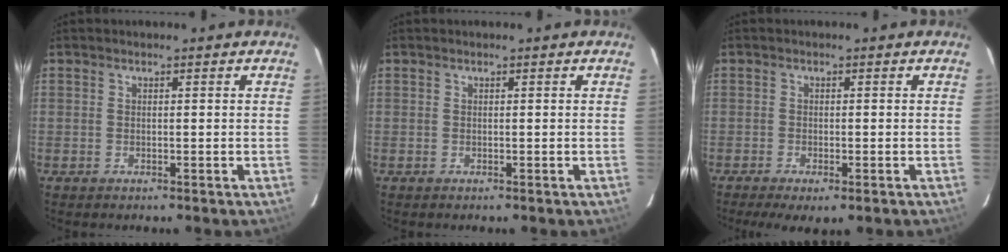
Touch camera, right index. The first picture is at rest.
{"total": 0.0}
{"total": 5.4, "force": [-3.5, 1.3, 3.8], "torque": [-0.086, -0.023, -0.054]}